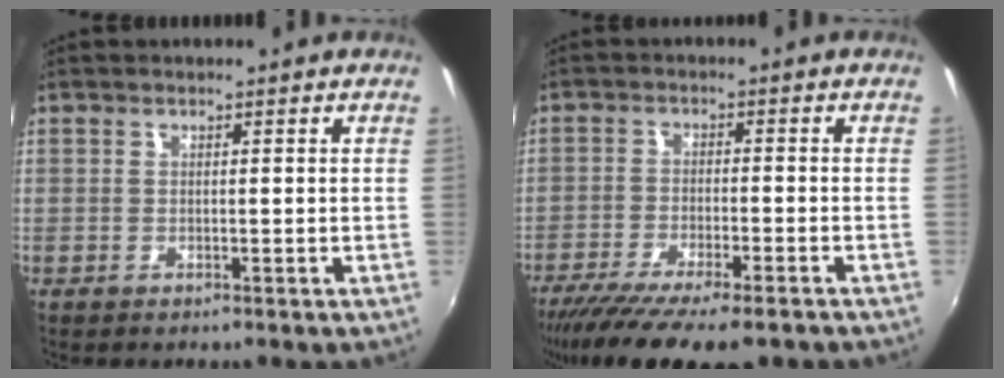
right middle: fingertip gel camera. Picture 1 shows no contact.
{"total": 14.9, "force": [-11.6, 3.1, 8.8], "torque": [-0.176, -0.051, -0.184]}